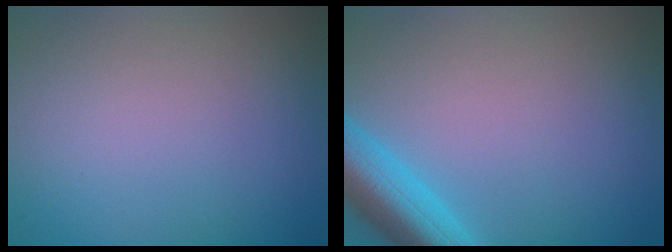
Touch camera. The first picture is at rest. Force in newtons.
{"total": 5.9, "press": 5.9, "slide": 0.4}